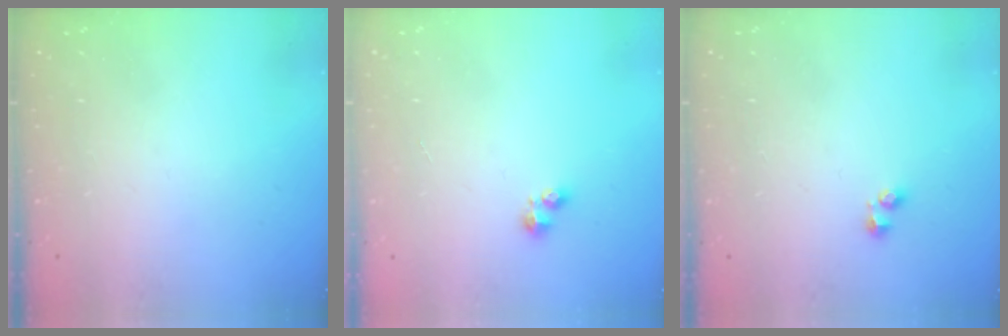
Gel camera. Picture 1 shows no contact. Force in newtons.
{"total": 2.5, "press": 2.5, "slide": 0.4}
{"total": 1.9, "press": 1.9, "slide": 0.5}